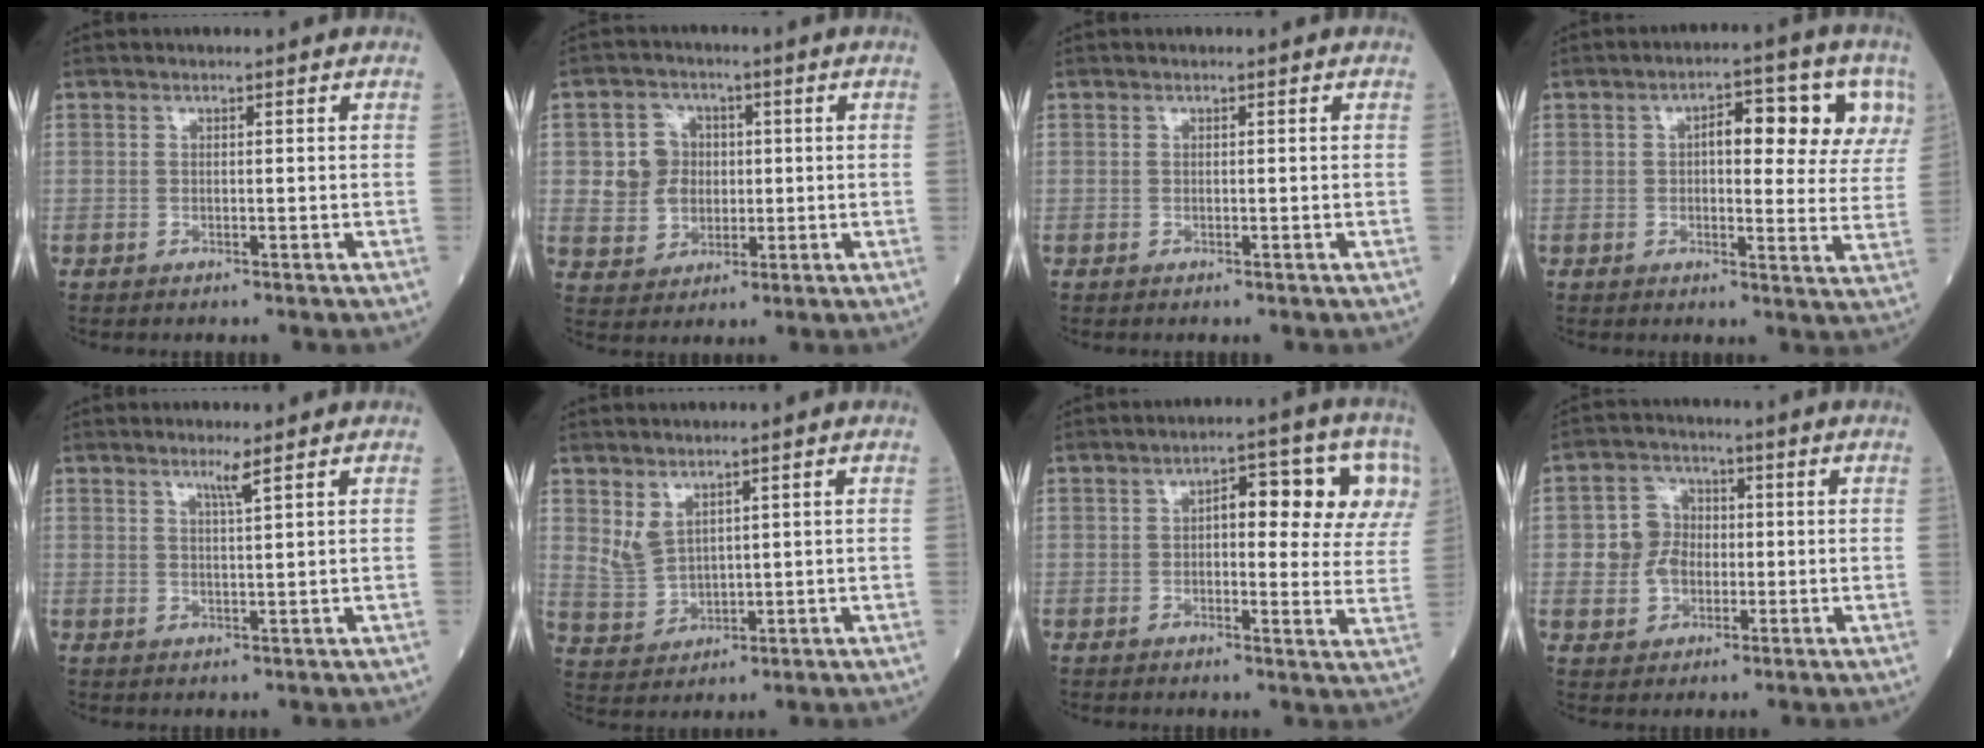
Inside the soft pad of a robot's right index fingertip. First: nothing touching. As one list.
[{"total": 6.6, "force": [0.8, 6.2, 2.0], "torque": [-0.041, 0.017, 0.020]}, {"total": 0.0}, {"total": 10.9, "force": [3.7, 4.1, 9.4], "torque": [-0.110, 0.024, 0.041]}, {"total": 2.1, "force": [1.4, -0.6, 1.4], "torque": [-0.029, -0.005, 0.027]}, {"total": 4.0, "force": [2.3, 2.3, 2.4], "torque": [-0.058, 0.000, 0.060]}, {"total": 11.7, "force": [3.5, 4.5, 10.3], "torque": [-0.115, 0.029, 0.036]}, {"total": 5.9, "force": [-0.3, 5.3, 2.4], "torque": [-0.051, 0.017, -0.003]}]